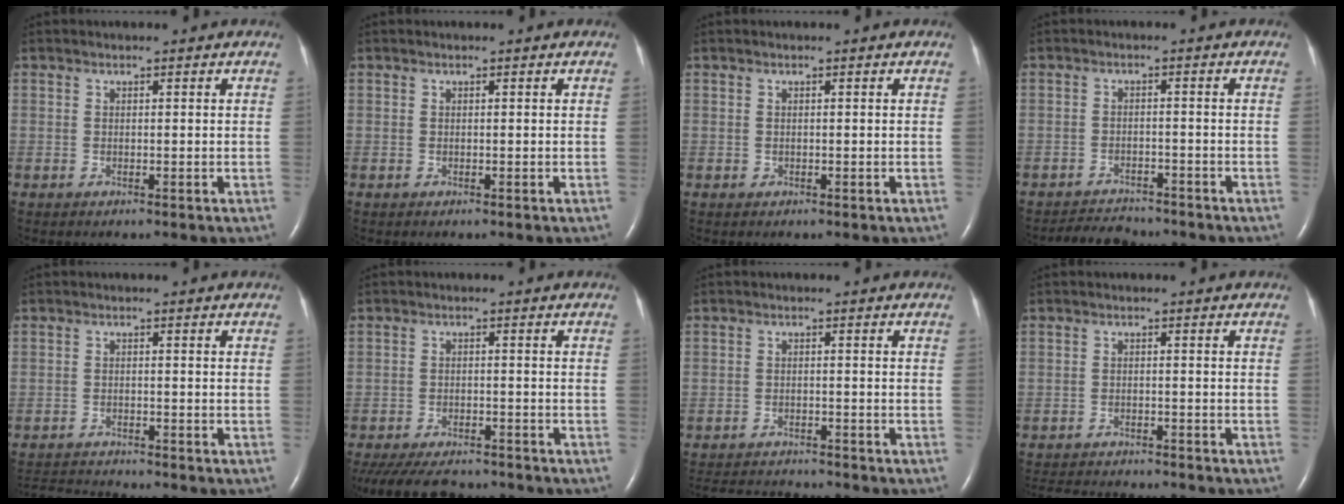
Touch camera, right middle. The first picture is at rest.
{"total": 0.0}
{"total": 0.0}
{"total": 4.6, "force": [-4.5, 0.9, 0.2], "torque": [-0.009, -0.010, -0.073]}
{"total": 5.2, "force": [-5.2, -0.4, 0.4], "torque": [-0.010, -0.014, -0.088]}
{"total": 13.4, "force": [-11.6, 4.2, 5.2], "torque": [-0.121, -0.013, -0.165]}
{"total": 7.7, "force": [-7.5, 0.6, 1.4], "torque": [-0.028, -0.002, -0.116]}
{"total": 10.3, "force": [-9.7, 1.4, 3.0], "torque": [-0.054, -0.006, -0.135]}